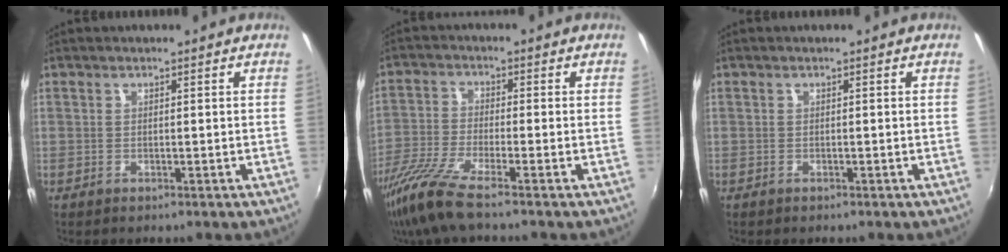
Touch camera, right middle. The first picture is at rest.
{"total": 8.8, "force": [-6.7, 0.1, 5.7], "torque": [-0.131, -0.026, -0.132]}
{"total": 0.0}